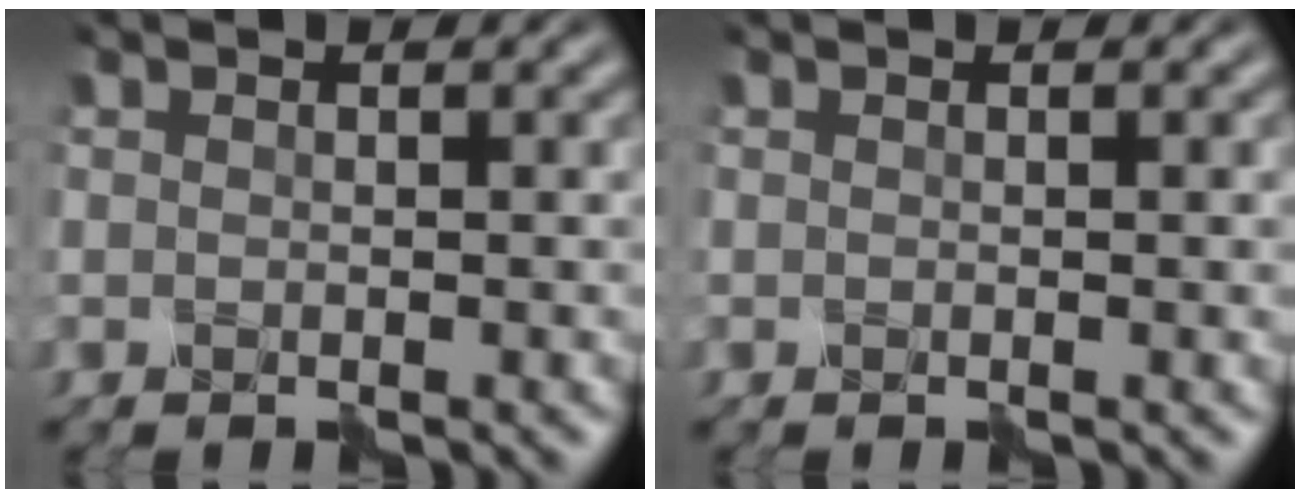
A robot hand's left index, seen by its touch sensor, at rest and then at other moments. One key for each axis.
{"total": 0.7, "fx": 0.0, "fy": 0.2, "fz": 0.7, "tx": -0.009, "ty": 0.001, "tz": -0.001}